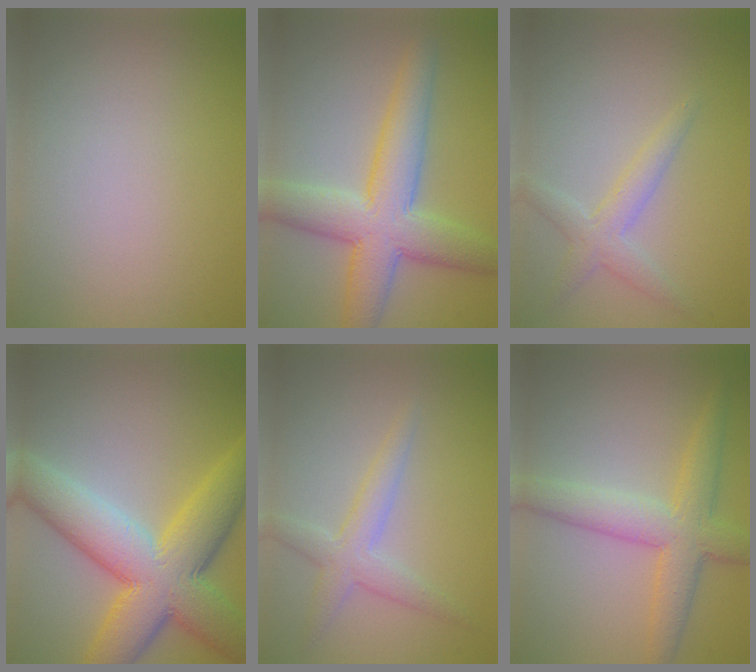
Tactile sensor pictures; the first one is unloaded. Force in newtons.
{"total": 7.9, "press": 7.9, "slide": 0.3}
{"total": 2.5, "press": 2.5, "slide": 0.1}
{"total": 11.1, "press": 11.1, "slide": 0.3}
{"total": 2.9, "press": 2.9, "slide": 0.1}
{"total": 5.3, "press": 5.3, "slide": 0.1}